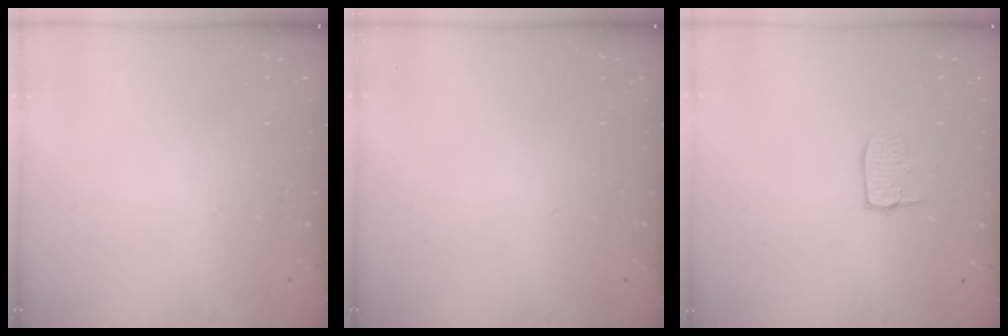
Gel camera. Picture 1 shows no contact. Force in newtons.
{"total": 0.0}
{"total": 6.5, "press": 6.5, "slide": 0.6}